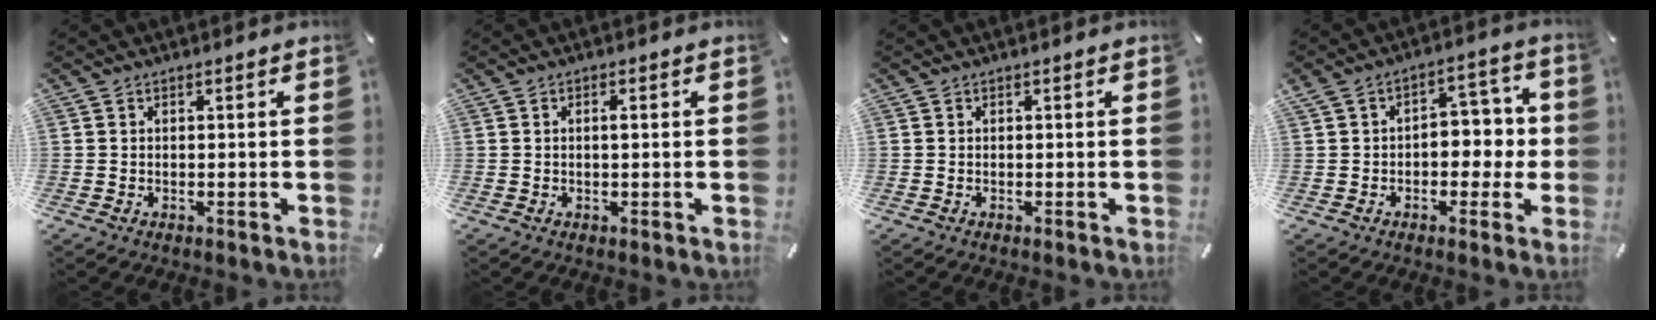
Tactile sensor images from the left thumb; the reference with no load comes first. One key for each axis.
{"total": 1.4, "fx": 0.2, "fy": 0.4, "fz": 1.4, "tx": -0.026, "ty": 0.003, "tz": 0.001}
{"total": 0.0}
{"total": 8.2, "fx": -0.8, "fy": 6.2, "fz": 5.3, "tx": -0.061, "ty": 0.011, "tz": -0.020}